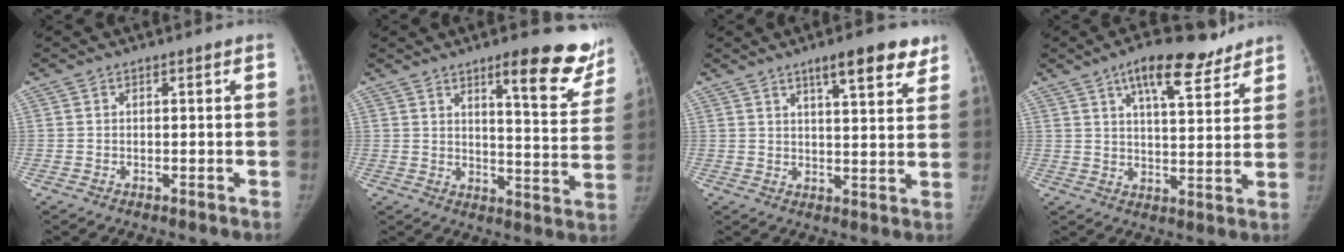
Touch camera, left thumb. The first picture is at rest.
{"total": 16.0, "force": [10.7, 3.9, 11.3], "torque": [-0.096, -0.069, 0.138]}
{"total": 9.7, "force": [6.3, 2.4, 7.0], "torque": [-0.077, -0.029, 0.090]}
{"total": 12.2, "force": [8.2, 4.2, 8.0], "torque": [-0.099, -0.031, 0.124]}